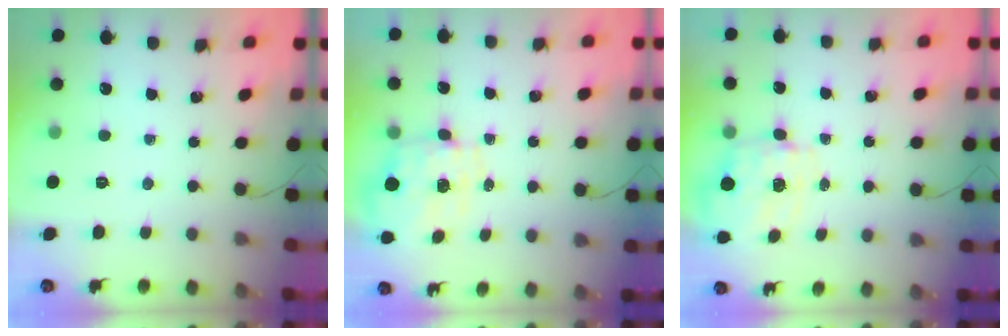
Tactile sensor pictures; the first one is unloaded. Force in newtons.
{"total": 1.3, "press": 1.2, "slide": 0.5}
{"total": 2.6, "press": 2.4, "slide": 1.0}